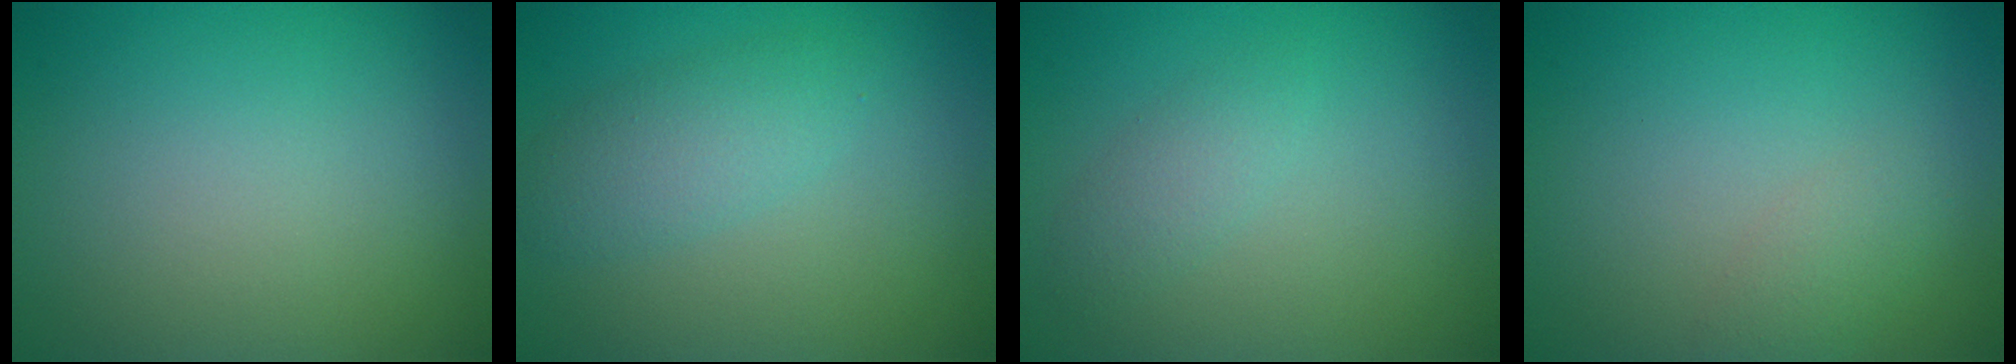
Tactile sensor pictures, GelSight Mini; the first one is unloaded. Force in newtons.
{"total": 2.7, "press": 2.7, "slide": 0.1}
{"total": 1.5, "press": 1.5, "slide": 0.1}
{"total": 1.5, "press": 1.5, "slide": 0.1}